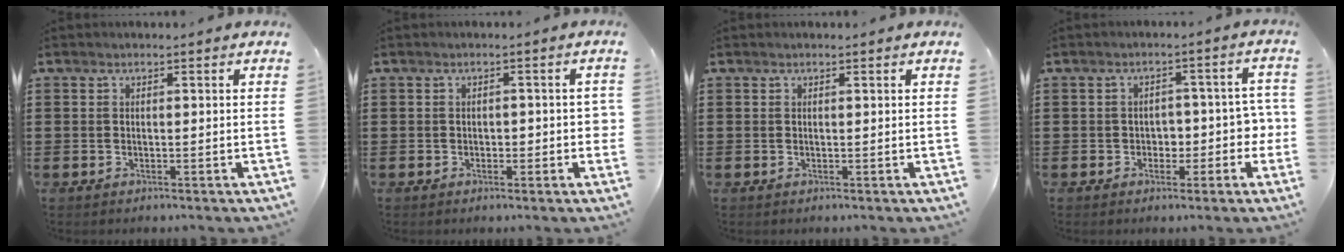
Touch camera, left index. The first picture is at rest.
{"total": 2.1, "force": [-0.4, 1.3, 1.6], "torque": [-0.031, 0.005, -0.010]}
{"total": 0.0}
{"total": 3.7, "force": [-0.5, 3.2, 2.0], "torque": [-0.035, 0.000, -0.018]}